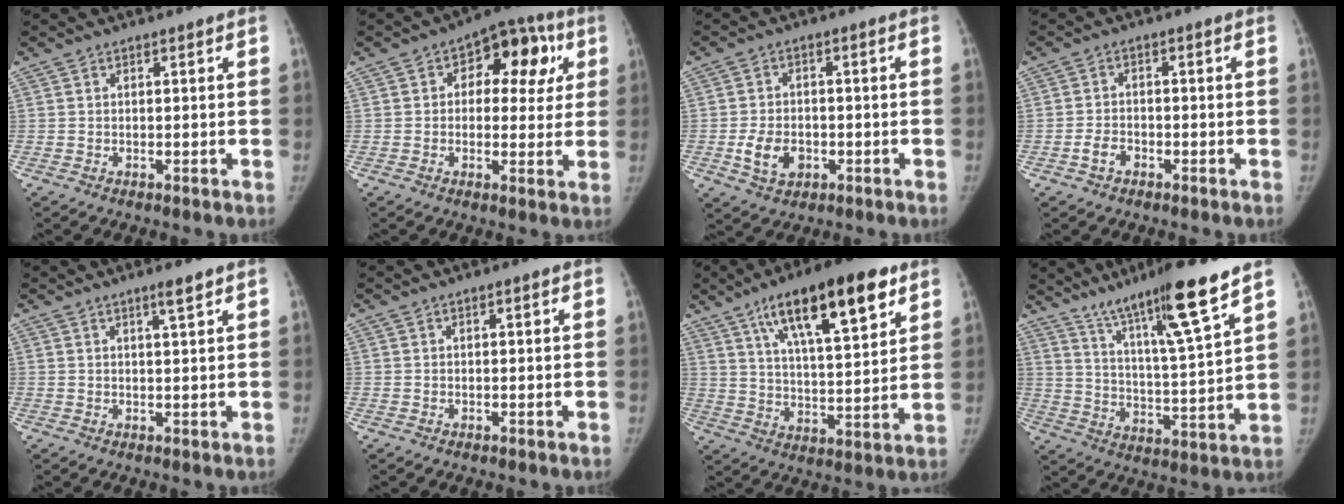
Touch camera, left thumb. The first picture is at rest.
{"total": 12.8, "force": [3.6, 7.9, 9.3], "torque": [-0.062, 0.020, 0.043]}
{"total": 6.4, "force": [-2.0, 4.6, 4.0], "torque": [-0.064, 0.007, -0.030]}
{"total": 2.9, "force": [-1.6, 1.9, 1.4], "torque": [-0.024, 0.016, -0.029]}
{"total": 2.4, "force": [1.6, -0.1, 1.9], "torque": [-0.032, -0.012, 0.029]}
{"total": 0.5, "force": [0.2, 0.1, 0.5], "torque": [-0.009, 0.002, 0.003]}
{"total": 20.0, "force": [10.8, 6.2, 15.6], "torque": [-0.223, -0.030, 0.177]}
{"total": 16.6, "force": [11.4, 0.4, 12.0], "torque": [-0.192, -0.061, 0.193]}